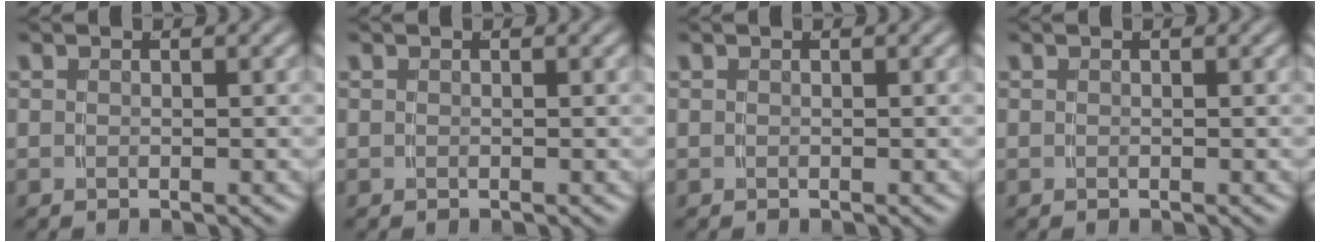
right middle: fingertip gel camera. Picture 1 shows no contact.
{"total": 0.0}
{"total": 0.0}
{"total": 0.0}